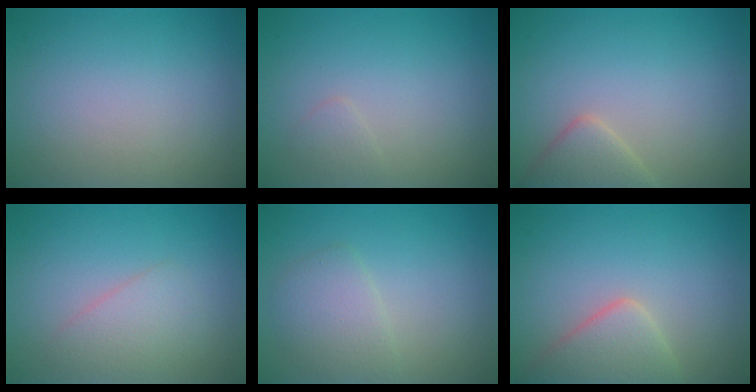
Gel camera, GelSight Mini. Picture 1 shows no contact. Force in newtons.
{"total": 0.8, "press": 0.8, "slide": 0.1}
{"total": 2.6, "press": 2.6, "slide": 0.2}
{"total": 2.3, "press": 2.3, "slide": 0.1}
{"total": 2.7, "press": 2.7, "slide": 0.1}
{"total": 3.9, "press": 3.9, "slide": 0.1}